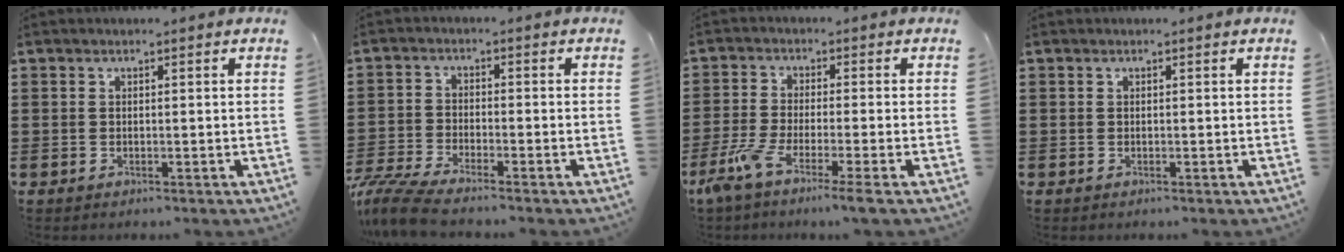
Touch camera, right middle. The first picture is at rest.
{"total": 5.9, "force": [-5.4, 0.4, 2.3], "torque": [-0.069, -0.012, -0.111]}
{"total": 5.5, "force": [-4.1, -0.4, 3.7], "torque": [-0.096, -0.024, -0.084]}
{"total": 0.0}